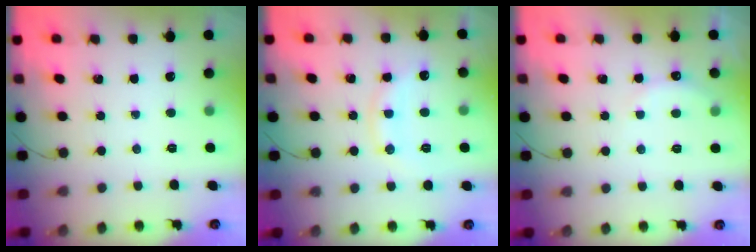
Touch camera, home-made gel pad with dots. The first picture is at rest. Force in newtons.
{"total": 10.2, "press": 10.2, "slide": 0.4}
{"total": 5.9, "press": 5.8, "slide": 1.0}